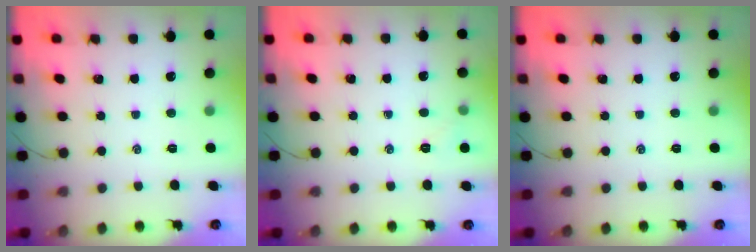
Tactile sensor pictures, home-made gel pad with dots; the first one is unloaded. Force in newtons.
{"total": 3.7, "press": 3.6, "slide": 1.0}
{"total": 0.0}